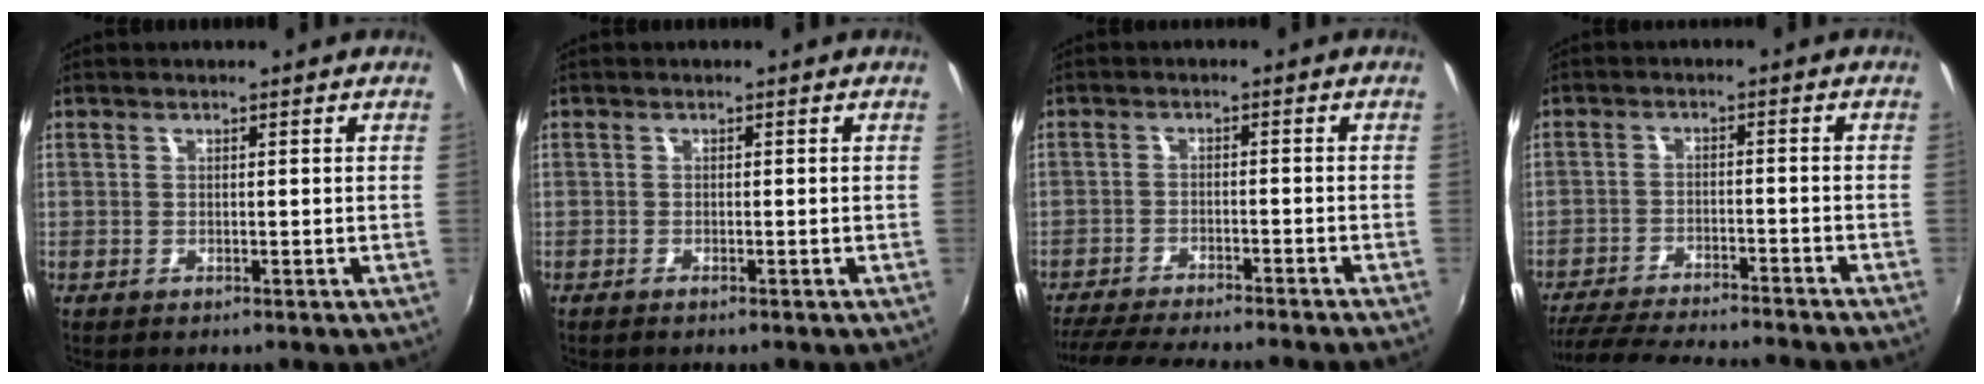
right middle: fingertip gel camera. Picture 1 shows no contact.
{"total": 0.7, "force": [-0.6, 0.0, 0.3], "torque": [-0.005, -0.003, -0.014]}
{"total": 11.7, "force": [-10.5, -0.3, 5.1], "torque": [-0.119, -0.016, -0.162]}
{"total": 15.9, "force": [-14.2, 1.0, 7.1], "torque": [-0.146, -0.017, -0.215]}